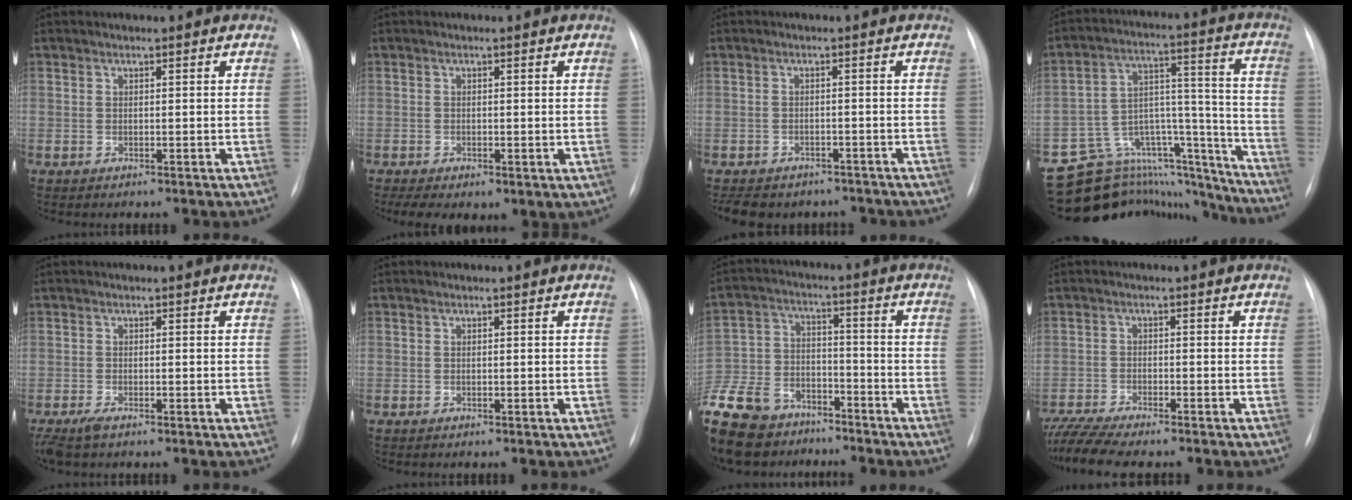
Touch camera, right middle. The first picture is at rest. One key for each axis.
{"total": 7.4, "fx": -2.9, "fy": 4.2, "fz": 5.4, "tx": -0.107, "ty": -0.010, "tz": -0.035}
{"total": 11.2, "fx": -9.3, "fy": 5.4, "fz": 2.9, "tx": -0.061, "ty": 0.004, "tz": -0.109}
{"total": 19.5, "fx": -18.3, "fy": 6.3, "fz": 2.2, "tx": -0.023, "ty": 0.090, "tz": -0.268}
{"total": 2.9, "fx": -2.1, "fy": 0.8, "fz": 1.9, "tx": -0.043, "ty": -0.009, "tz": -0.035}
{"total": 0.0}
{"total": 20.7, "fx": -15.5, "fy": 10.9, "fz": 8.4, "tx": -0.249, "ty": -0.016, "tz": -0.264}
{"total": 8.3, "fx": -7.4, "fy": 0.3, "fz": 3.7, "tx": -0.069, "ty": -0.014, "tz": -0.122}